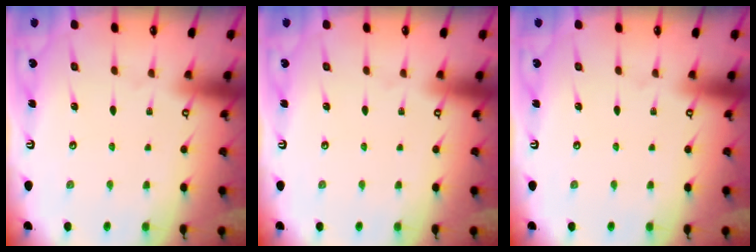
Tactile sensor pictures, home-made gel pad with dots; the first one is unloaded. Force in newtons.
{"total": 0.0}
{"total": 0.0}